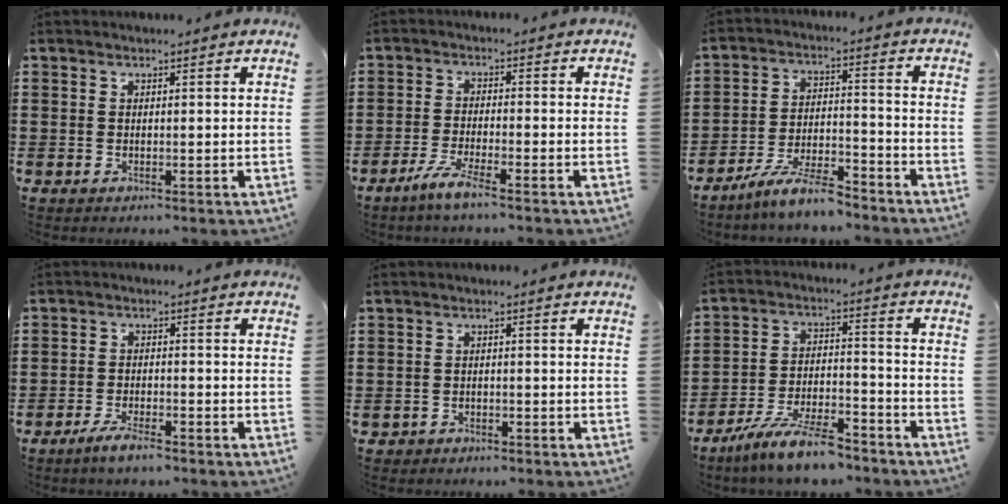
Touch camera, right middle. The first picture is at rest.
{"total": 4.2, "force": [-3.2, 0.1, 2.8], "torque": [-0.067, -0.011, -0.062]}
{"total": 8.1, "force": [-7.0, 1.0, 3.9], "torque": [-0.082, 0.004, -0.135]}
{"total": 3.7, "force": [-3.1, 0.7, 1.8], "torque": [-0.044, 0.000, -0.063]}
{"total": 1.7, "force": [-1.5, 0.7, -0.1], "torque": [-0.004, 0.001, -0.035]}
{"total": 9.8, "force": [-8.3, 1.6, 5.1], "torque": [-0.101, 0.014, -0.160]}